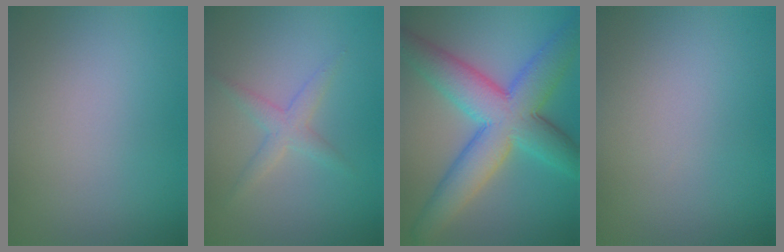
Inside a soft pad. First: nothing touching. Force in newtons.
{"total": 2.0, "press": 2.0, "slide": 0.0}
{"total": 9.9, "press": 9.9, "slide": 0.2}
{"total": 0.0}